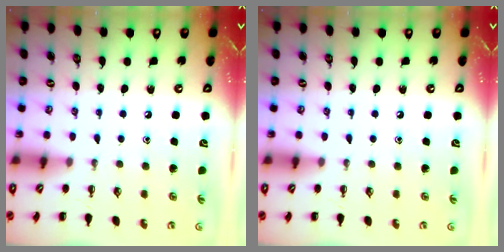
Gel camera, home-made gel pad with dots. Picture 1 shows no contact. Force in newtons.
{"total": 0.0}